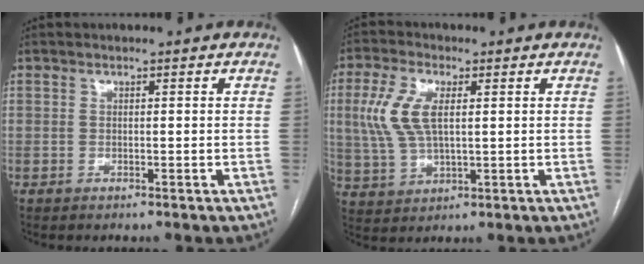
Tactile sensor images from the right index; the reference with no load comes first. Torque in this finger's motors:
{"motor_torque": [1.64, 0.50, 0.86, 0.21]}